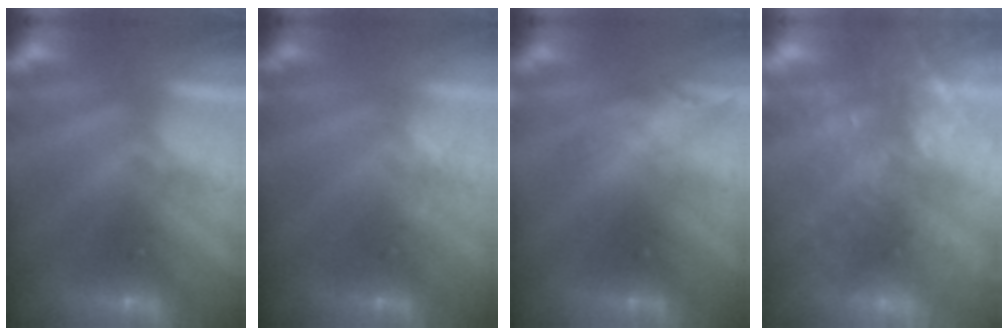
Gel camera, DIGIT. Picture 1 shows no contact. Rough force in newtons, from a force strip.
{"total": 2.4}
{"total": 4.7}
{"total": 6.8}